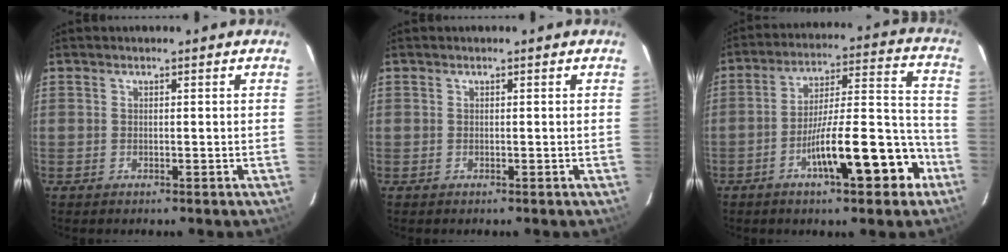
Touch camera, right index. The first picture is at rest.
{"total": 0.0}
{"total": 15.5, "force": [-7.3, 2.8, 13.4], "torque": [-0.211, 0.020, -0.110]}